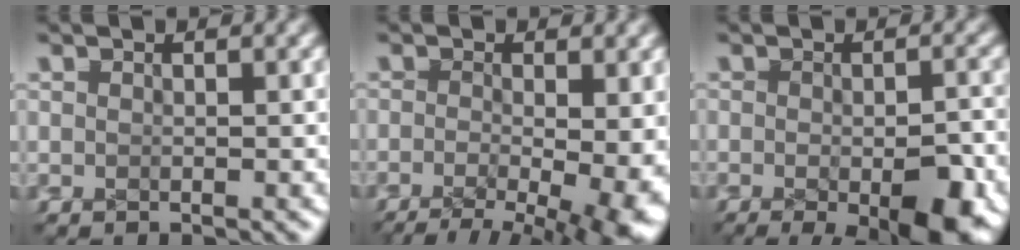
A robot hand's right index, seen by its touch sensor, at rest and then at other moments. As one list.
[{"total": 11.8, "force": [-6.0, 6.0, 8.3], "torque": [-0.097, -0.056, -0.068]}, {"total": 6.9, "force": [-3.4, 3.1, 5.2], "torque": [-0.074, -0.034, -0.038]}]